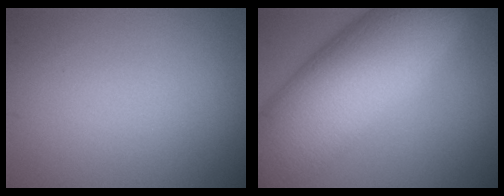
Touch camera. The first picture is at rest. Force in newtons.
{"total": 15.1, "press": 15.1, "slide": 0.4}